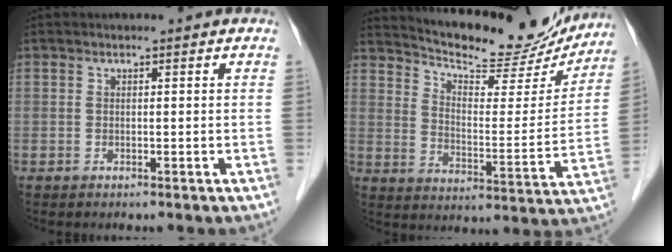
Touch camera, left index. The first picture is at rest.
{"total": 19.6, "force": [18.2, 3.9, 6.2], "torque": [-0.095, -0.026, 0.249]}